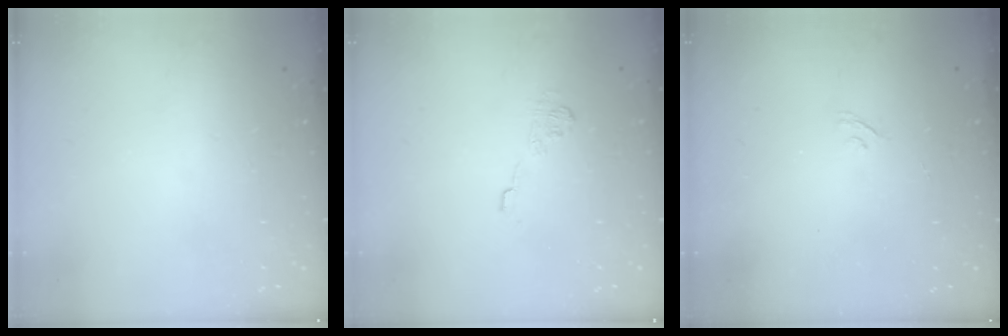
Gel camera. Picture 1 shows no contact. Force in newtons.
{"total": 8.0, "press": 7.9, "slide": 1.0}
{"total": 2.2, "press": 1.9, "slide": 1.1}